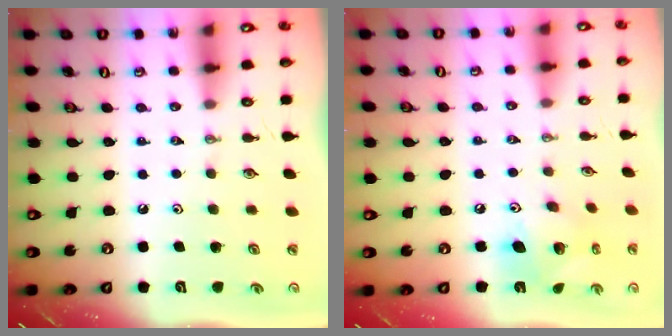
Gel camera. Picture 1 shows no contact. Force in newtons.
{"total": 12.2, "press": 12.1, "slide": 1.3}